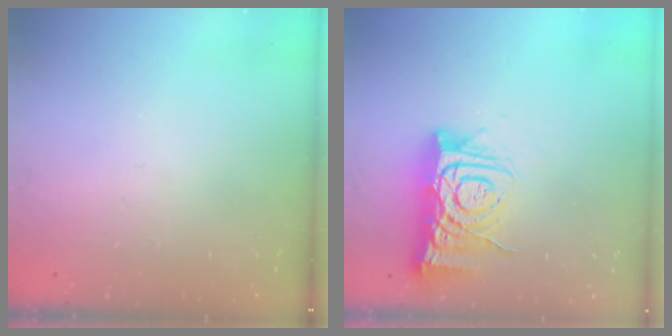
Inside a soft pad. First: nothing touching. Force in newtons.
{"total": 12.6, "press": 12.6, "slide": 1.1}